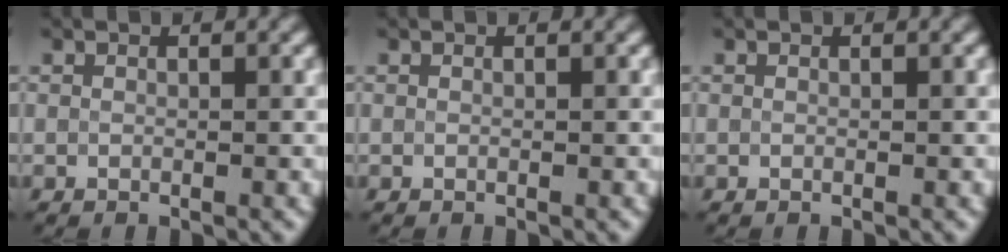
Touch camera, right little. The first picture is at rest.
{"total": 0.0}
{"total": 0.0}